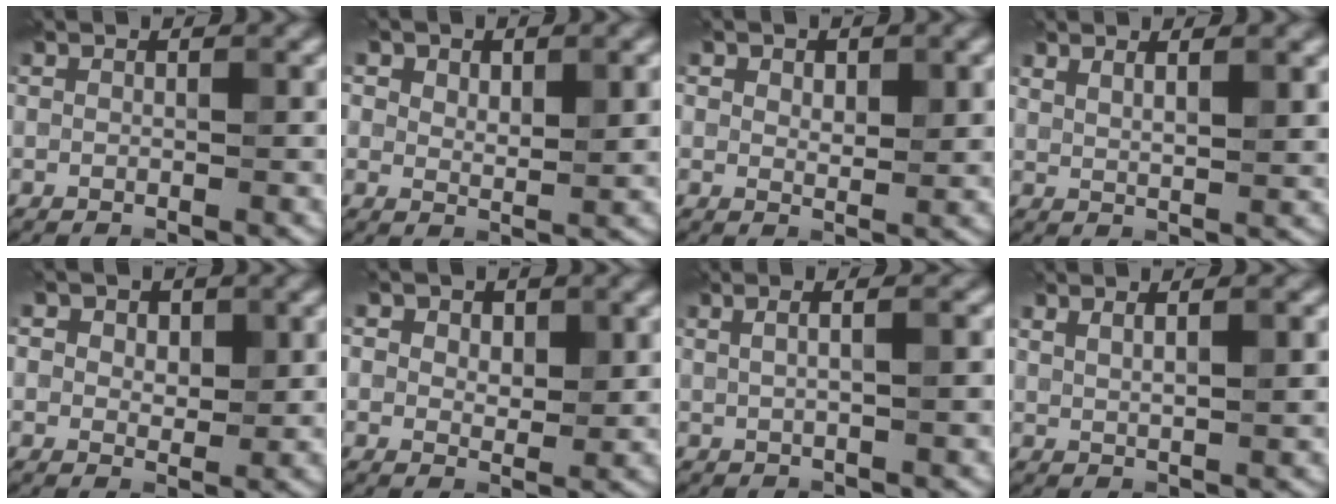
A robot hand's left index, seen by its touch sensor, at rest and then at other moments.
{"total": 4.7, "force": [1.8, 2.5, 3.5], "torque": [-0.056, -0.004, 0.029]}
{"total": 3.3, "force": [1.3, 1.8, 2.5], "torque": [-0.034, -0.004, 0.022]}
{"total": 3.2, "force": [1.9, 0.9, 2.4], "torque": [-0.026, -0.003, 0.031]}
{"total": 5.3, "force": [2.2, 3.5, 3.2], "torque": [-0.039, 0.016, 0.007]}
{"total": 4.8, "force": [2.0, 3.1, 3.0], "torque": [-0.034, 0.008, 0.012]}
{"total": 5.8, "force": [1.8, 2.7, 4.8], "torque": [-0.035, 0.032, -0.005]}
{"total": 3.7, "force": [1.3, 1.1, 3.3], "torque": [-0.049, 0.004, 0.022]}